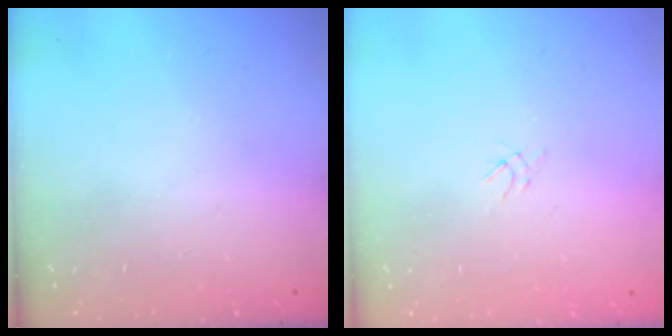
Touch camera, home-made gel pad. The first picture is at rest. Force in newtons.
{"total": 1.2, "press": 1.1, "slide": 0.5}